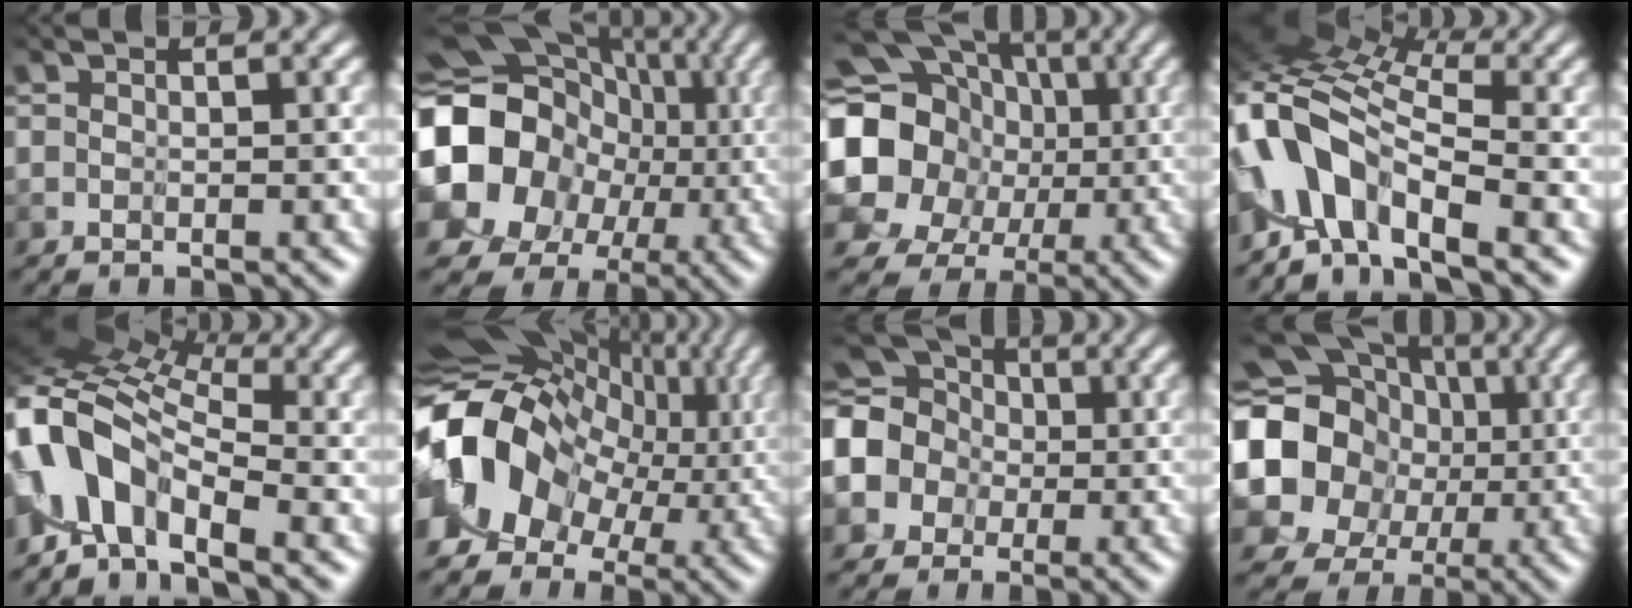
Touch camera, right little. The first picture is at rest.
{"total": 16.5, "force": [-1.0, 15.2, 6.5], "torque": [-0.154, -0.004, -0.045]}
{"total": 17.4, "force": [1.6, 15.9, 6.9], "torque": [-0.198, 0.009, -0.004]}
{"total": 7.5, "force": [-3.6, 2.9, 5.9], "torque": [-0.125, 0.008, -0.080]}
{"total": 7.0, "force": [-2.0, 3.8, 5.5], "torque": [-0.117, 0.007, -0.061]}
{"total": 12.7, "force": [0.0, 10.0, 7.8], "torque": [-0.173, 0.000, 0.008]}
{"total": 8.0, "force": [0.4, 7.1, 3.6], "torque": [-0.113, -0.005, -0.025]}
{"total": 18.5, "force": [1.9, 17.1, 6.8], "torque": [-0.190, 0.015, -0.007]}